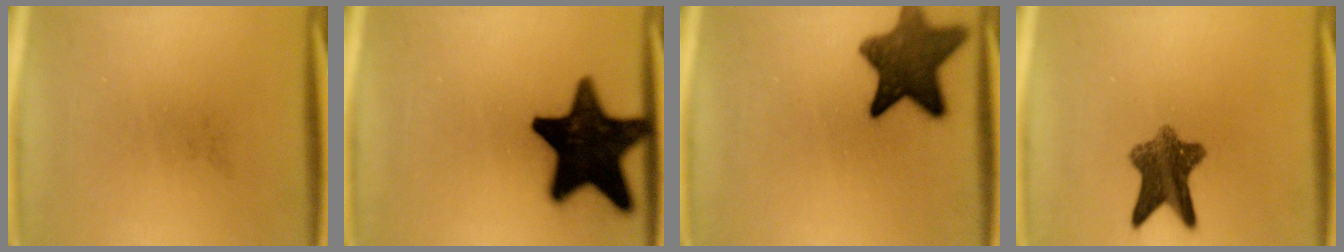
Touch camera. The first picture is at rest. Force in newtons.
{"total": 20.1}
{"total": 11.5}
{"total": 8.2}